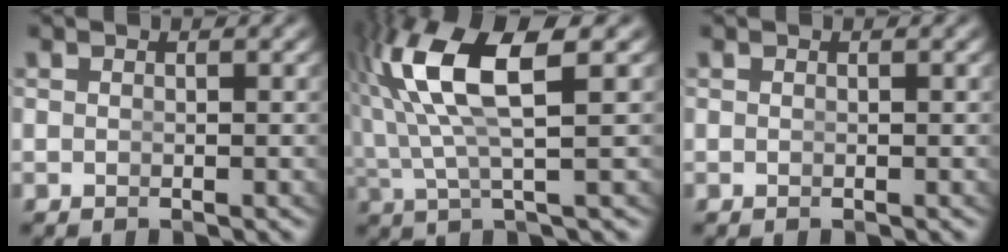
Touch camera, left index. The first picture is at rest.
{"total": 9.1, "force": [2.7, 3.4, 7.9], "torque": [-0.168, -0.010, 0.054]}
{"total": 0.0}